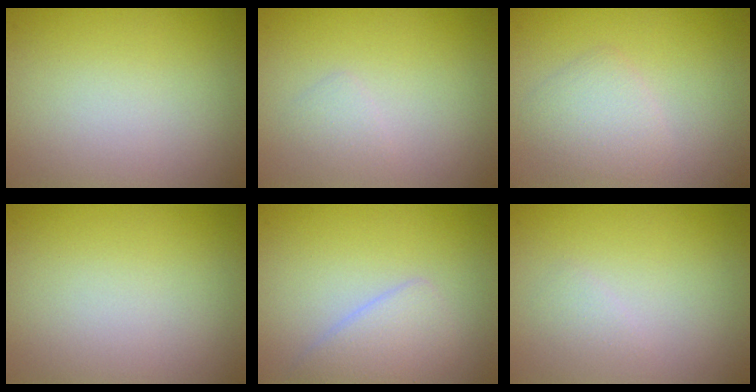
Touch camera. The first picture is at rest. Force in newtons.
{"total": 0.9, "press": 0.9, "slide": 0.0}
{"total": 2.2, "press": 2.2, "slide": 0.1}
{"total": 0.0}
{"total": 2.5, "press": 2.5, "slide": 0.1}
{"total": 0.8, "press": 0.8, "slide": 0.1}